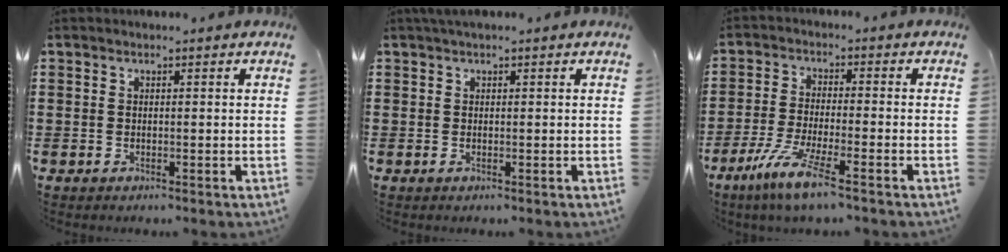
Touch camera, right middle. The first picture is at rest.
{"total": 0.8, "force": [0.4, 0.0, 0.7], "torque": [-0.013, 0.001, 0.006]}
{"total": 6.9, "force": [-4.8, 0.4, 5.0], "torque": [-0.106, -0.013, -0.091]}